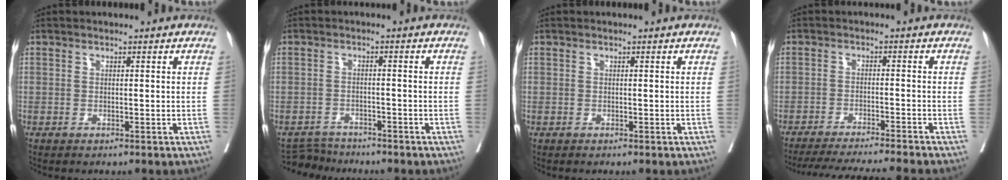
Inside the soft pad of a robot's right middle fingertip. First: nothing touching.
{"total": 3.7, "force": [-3.7, 0.4, -0.6], "torque": [0.011, -0.008, -0.063]}
{"total": 0.0}
{"total": 13.2, "force": [-12.0, -1.8, 5.3], "torque": [-0.061, -0.026, -0.177]}